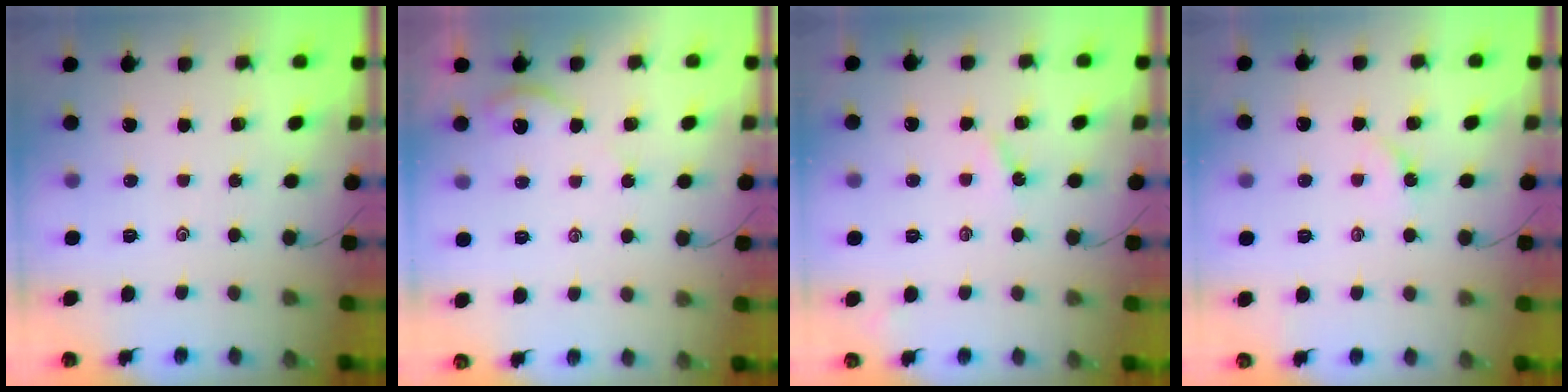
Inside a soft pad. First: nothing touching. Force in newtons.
{"total": 2.7, "press": 2.7, "slide": 0.4}
{"total": 3.0, "press": 2.9, "slide": 0.5}
{"total": 3.5, "press": 3.5, "slide": 0.6}